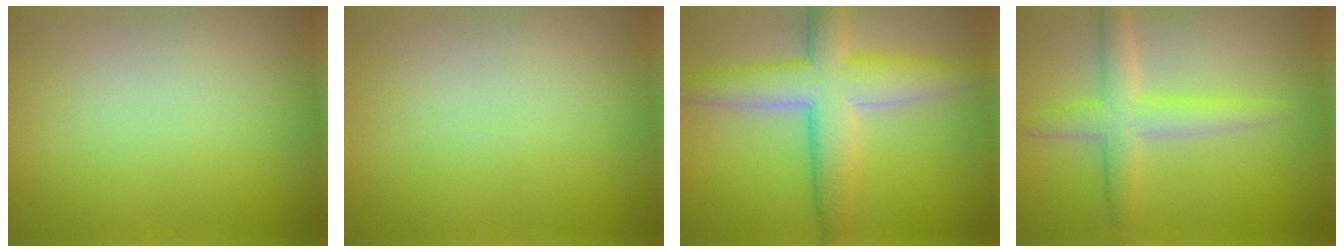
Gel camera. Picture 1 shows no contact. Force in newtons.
{"total": 0.0}
{"total": 6.7, "press": 6.7, "slide": 0.6}
{"total": 3.7, "press": 3.7, "slide": 0.1}